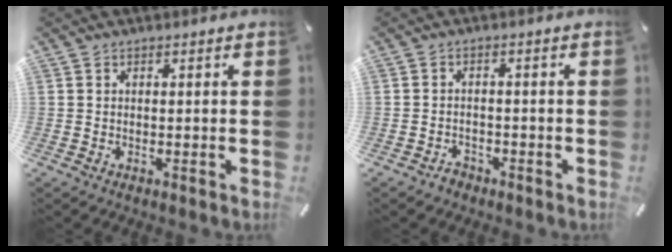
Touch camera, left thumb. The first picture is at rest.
{"total": 2.1, "force": [-1.5, 1.4, 0.5], "torque": [-0.010, 0.010, -0.034]}